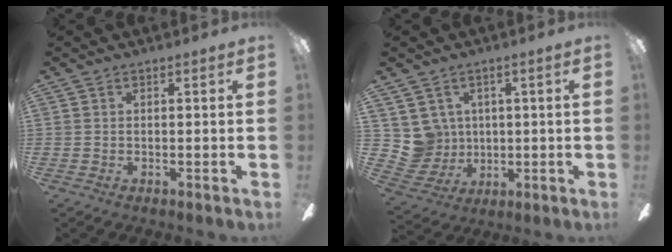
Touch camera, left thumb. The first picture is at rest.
{"total": 7.2, "force": [2.5, 6.8, 0.3], "torque": [-0.031, -0.015, 0.056]}